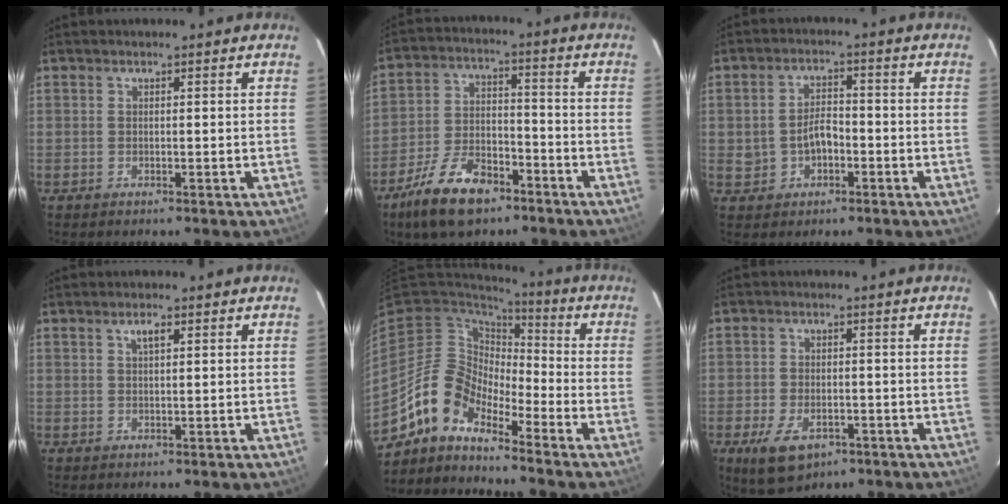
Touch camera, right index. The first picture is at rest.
{"total": 12.7, "force": [-8.6, 6.1, 7.1], "torque": [-0.160, 0.002, -0.152]}
{"total": 5.2, "force": [-1.3, 3.5, 3.6], "torque": [-0.070, 0.013, -0.010]}
{"total": 1.8, "force": [0.9, 0.6, 1.5], "torque": [-0.025, 0.005, 0.015]}
{"total": 10.0, "force": [-7.9, 4.8, 3.8], "torque": [-0.071, 0.025, -0.167]}
{"total": 8.8, "force": [-4.6, 5.0, 5.6], "torque": [-0.122, -0.016, -0.071]}